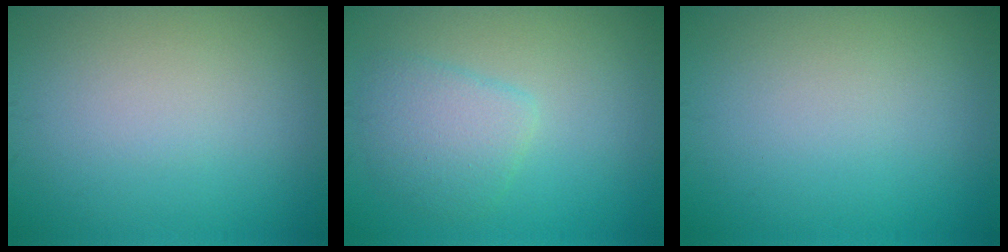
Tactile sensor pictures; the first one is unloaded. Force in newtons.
{"total": 3.0, "press": 3.0, "slide": 0.2}
{"total": 0.0}